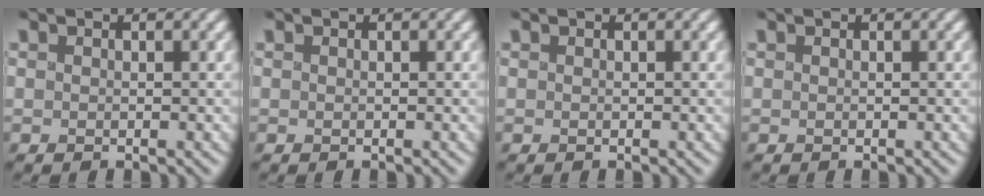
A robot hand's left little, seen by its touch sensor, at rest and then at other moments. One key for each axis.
{"total": 0.0}
{"total": 0.0}
{"total": 0.0}